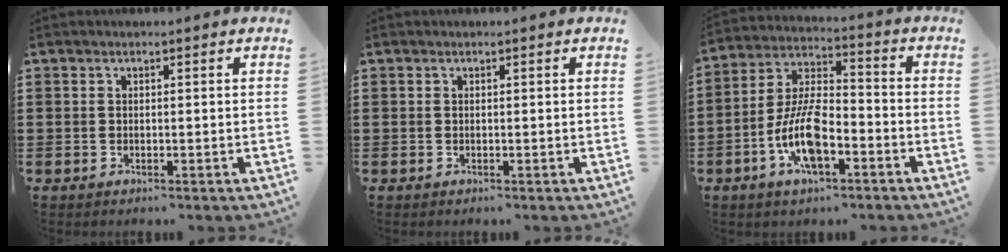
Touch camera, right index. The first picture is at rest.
{"total": 0.0}
{"total": 10.8, "force": [-4.3, 4.5, 8.8], "torque": [-0.197, 0.001, -0.082]}